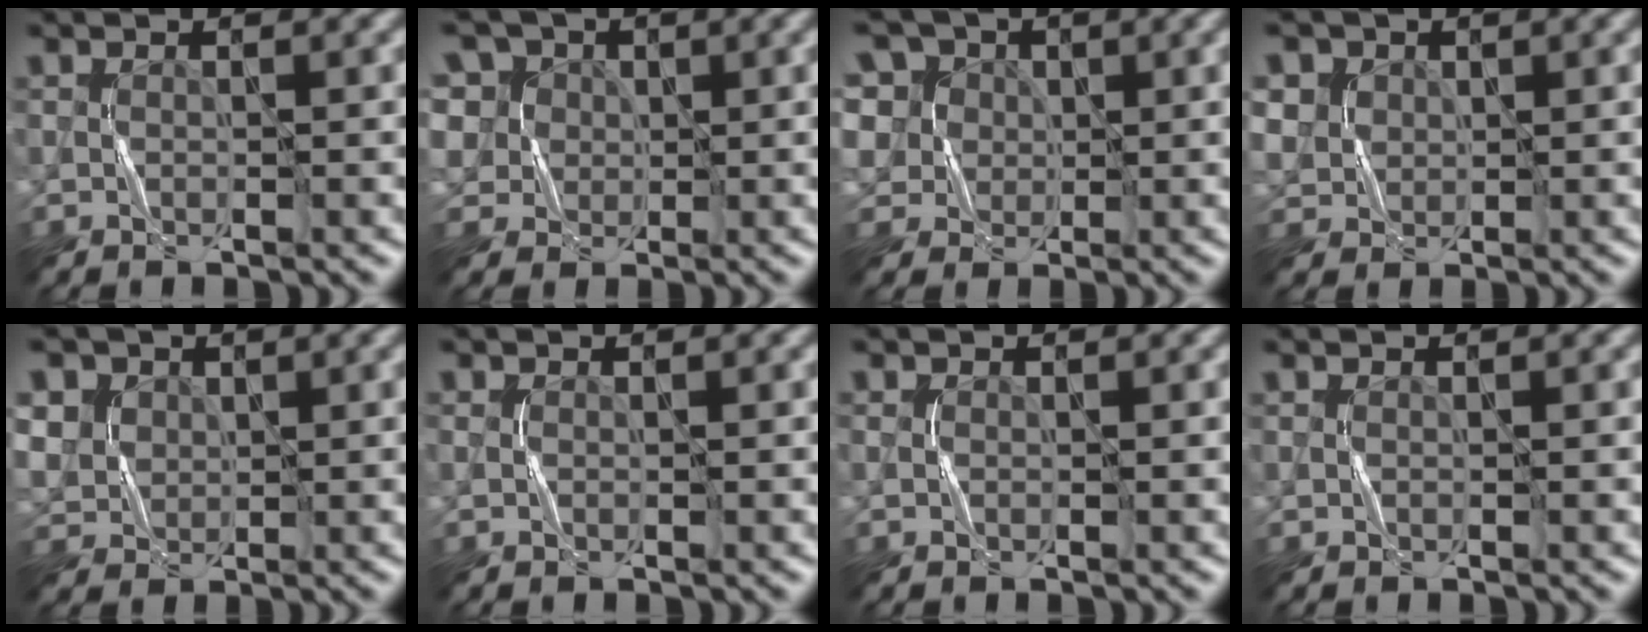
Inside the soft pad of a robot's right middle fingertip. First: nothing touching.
{"total": 9.2, "force": [4.5, 7.2, 3.7], "torque": [-0.092, 0.026, 0.060]}
{"total": 10.6, "force": [5.2, 8.1, 4.5], "torque": [-0.115, 0.033, 0.075]}
{"total": 4.0, "force": [1.8, 3.4, 1.2], "torque": [-0.049, 0.005, 0.040]}
{"total": 5.2, "force": [2.3, 4.3, 1.8], "torque": [-0.068, 0.010, 0.044]}
{"total": 0.0}
{"total": 0.0}
{"total": 0.0}